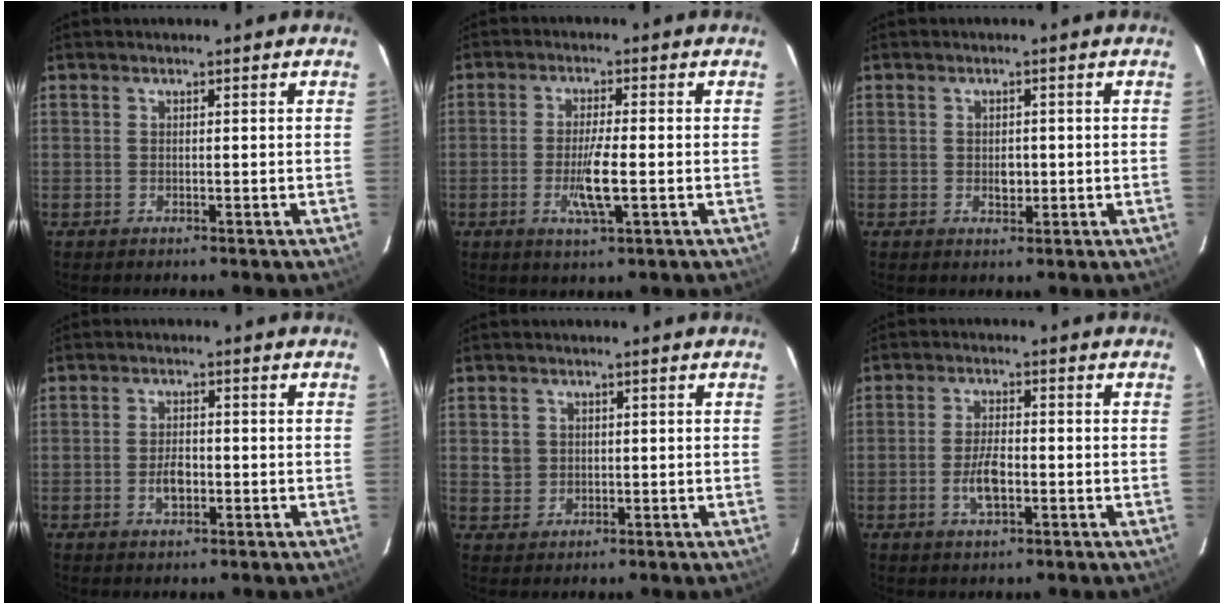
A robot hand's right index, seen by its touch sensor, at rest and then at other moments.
{"total": 6.2, "force": [-1.7, 0.7, 6.0], "torque": [-0.113, -0.010, -0.032]}
{"total": 2.3, "force": [-0.3, 1.7, 1.5], "torque": [-0.024, 0.000, -0.004]}
{"total": 3.5, "force": [-1.1, 2.0, 2.7], "torque": [-0.050, 0.000, -0.016]}
{"total": 3.4, "force": [0.4, 3.3, 0.8], "torque": [-0.016, 0.005, 0.011]}
{"total": 5.3, "force": [-1.7, 2.2, 4.5], "torque": [-0.092, -0.002, -0.030]}